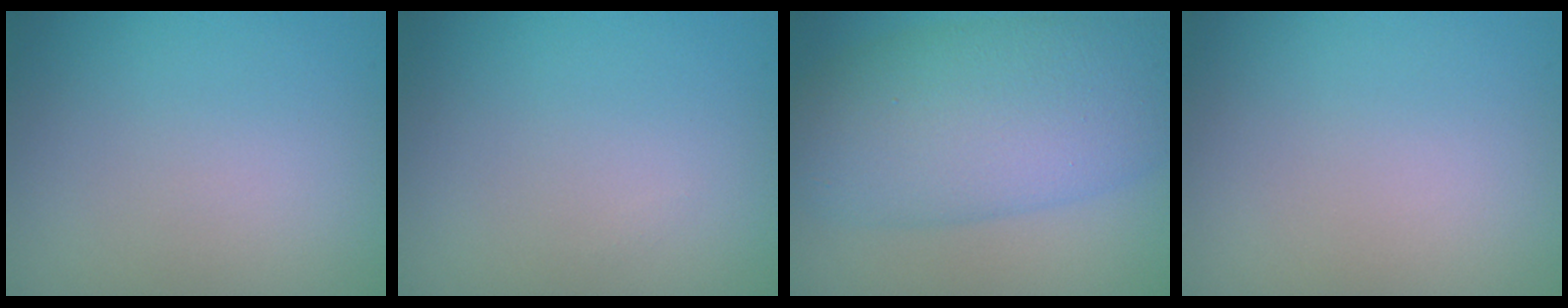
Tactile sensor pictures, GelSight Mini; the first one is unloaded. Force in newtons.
{"total": 0.0}
{"total": 10.0, "press": 10.0, "slide": 0.3}
{"total": 0.0}